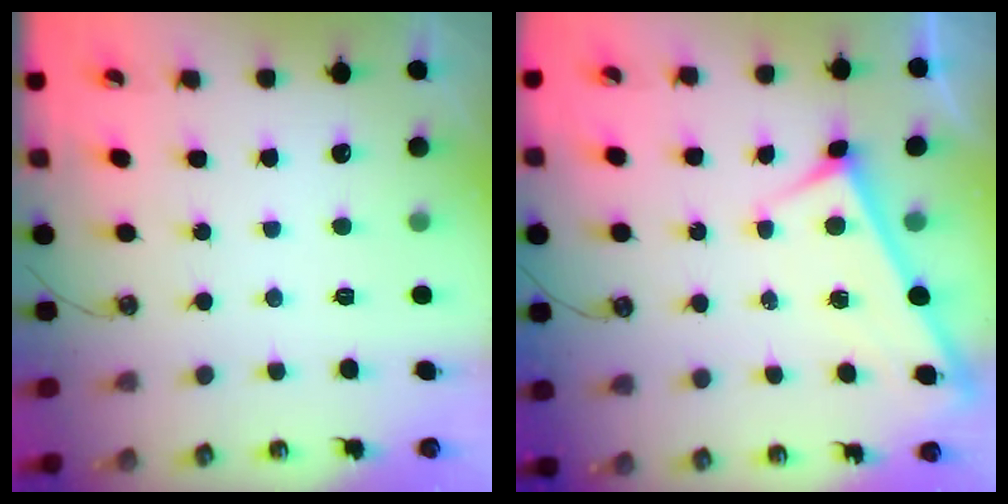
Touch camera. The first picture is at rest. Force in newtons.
{"total": 3.0, "press": 3.0, "slide": 0.3}